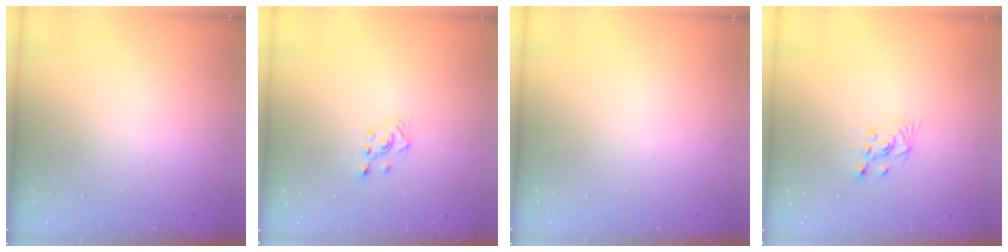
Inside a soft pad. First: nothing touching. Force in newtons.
{"total": 2.9, "press": 2.9, "slide": 0.2}
{"total": 0.0}
{"total": 2.6, "press": 2.6, "slide": 0.1}